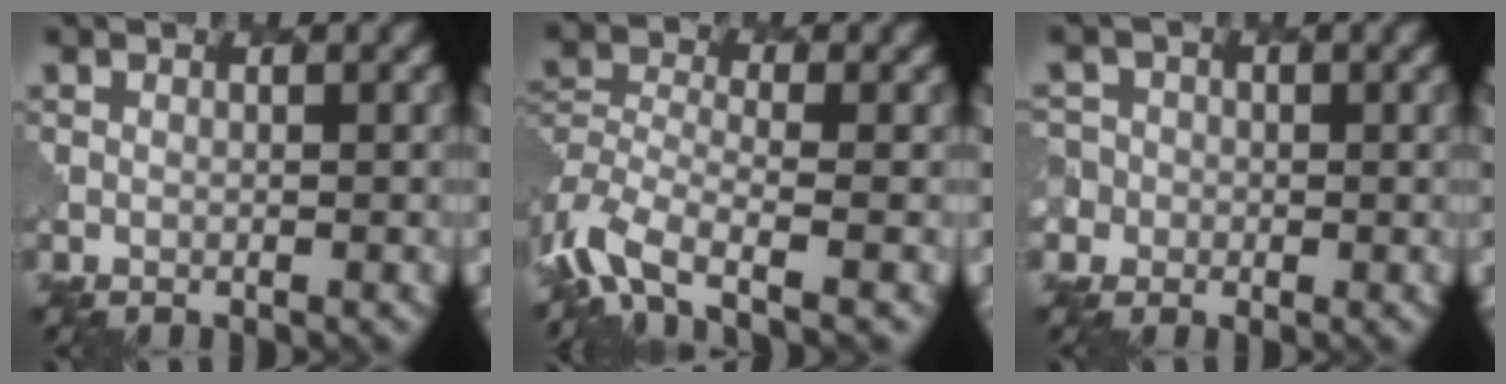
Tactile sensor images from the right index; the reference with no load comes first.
{"total": 6.6, "force": [-4.0, 3.1, 4.2], "torque": [-0.089, -0.011, -0.087]}
{"total": 3.9, "force": [-0.8, 3.8, 0.5], "torque": [0.007, 0.011, -0.046]}